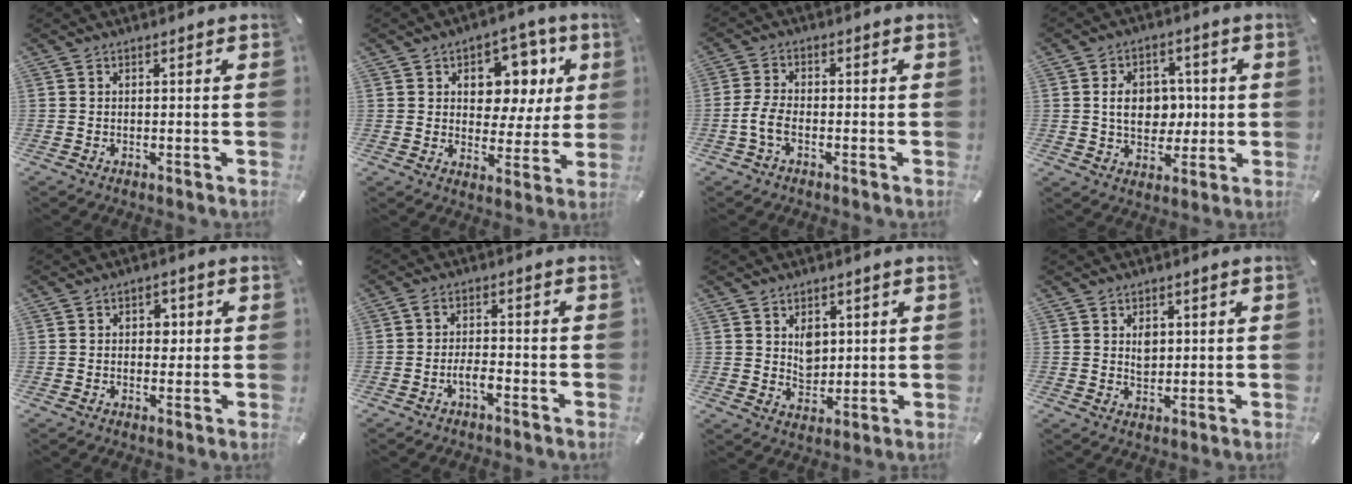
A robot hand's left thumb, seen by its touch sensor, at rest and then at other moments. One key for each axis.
{"total": 10.5, "fx": 3.6, "fy": 8.4, "fz": 5.2, "tx": -0.059, "ty": -0.028, "tz": 0.060}
{"total": 4.9, "fx": -1.9, "fy": 2.3, "fz": 3.9, "tx": -0.092, "ty": 0.000, "tz": -0.039}
{"total": 9.3, "fx": 0.5, "fy": 7.2, "fz": 5.8, "tx": -0.094, "ty": 0.006, "tz": 0.007}
{"total": 3.6, "fx": 0.3, "fy": 2.7, "fz": 2.3, "tx": -0.015, "ty": -0.004, "tz": -0.006}
{"total": 3.5, "fx": -1.8, "fy": 1.2, "fz": 2.8, "tx": -0.055, "ty": 0.007, "tz": -0.034}
{"total": 5.3, "fx": 2.3, "fy": 4.2, "fz": 2.3, "tx": -0.024, "ty": -0.012, "tz": 0.038}
{"total": 3.3, "fx": 1.1, "fy": 2.5, "fz": 1.8, "tx": -0.015, "ty": -0.006, "tz": 0.014}